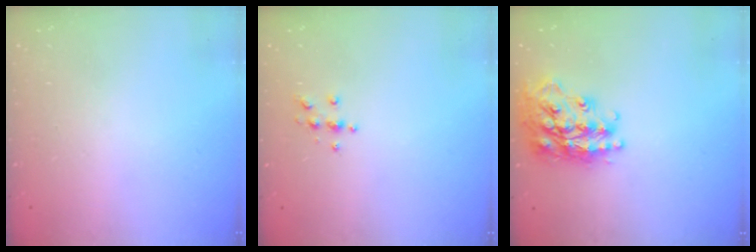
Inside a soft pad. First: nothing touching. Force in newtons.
{"total": 4.5, "press": 4.4, "slide": 0.6}
{"total": 21.9, "press": 21.8, "slide": 1.8}